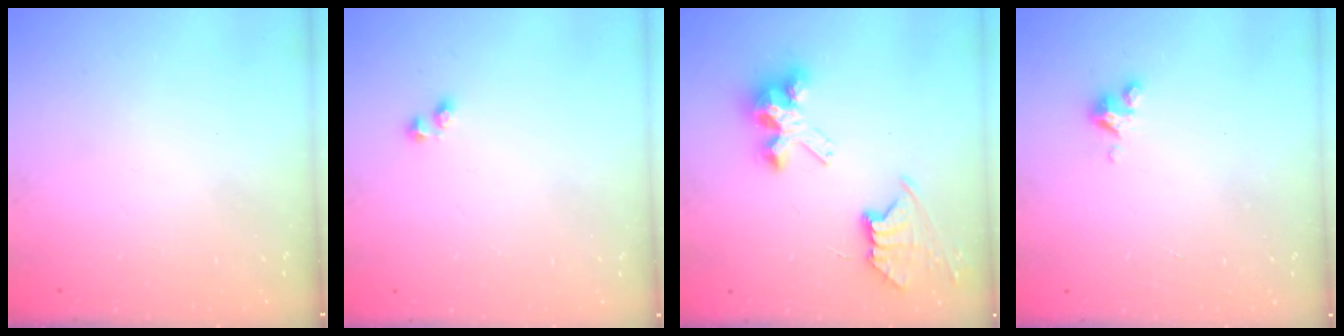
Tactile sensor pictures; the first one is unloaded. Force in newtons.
{"total": 2.2, "press": 2.0, "slide": 0.9}
{"total": 10.5, "press": 10.4, "slide": 1.2}
{"total": 3.7, "press": 3.7, "slide": 0.3}